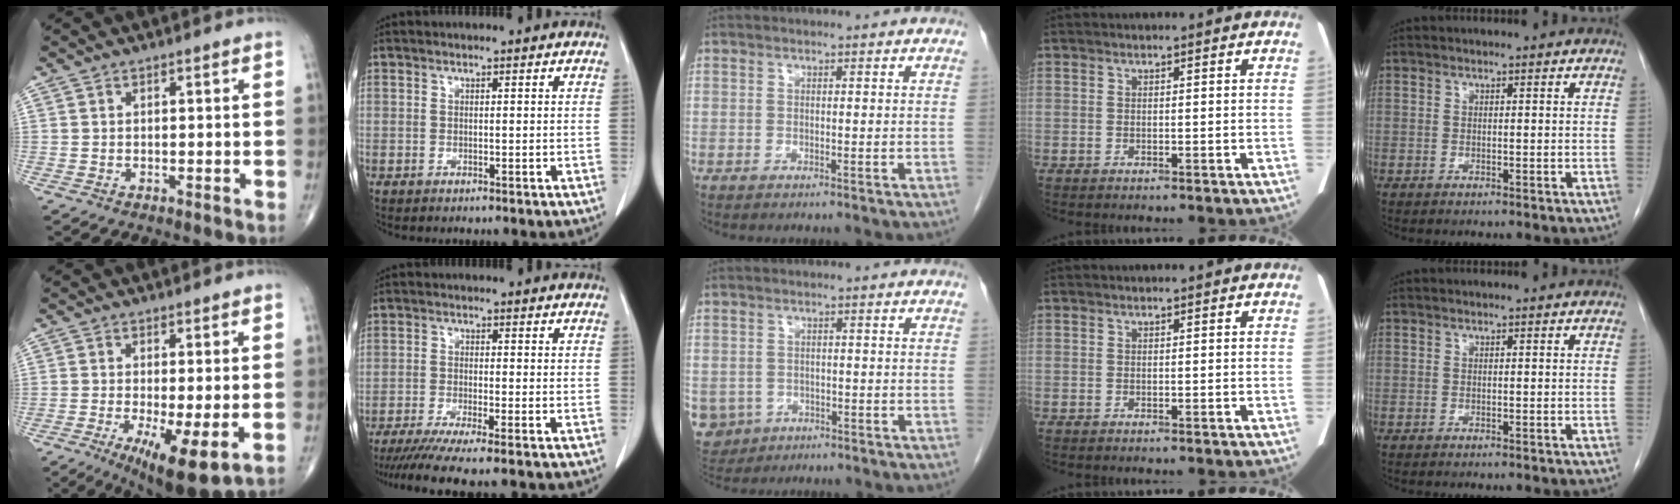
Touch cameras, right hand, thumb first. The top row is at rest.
{"thumb": {"total": 10.6, "force": [-3.1, 2.7, 9.8], "torque": [-0.166, -0.024, -0.044]}, "index": {"total": 8.5, "force": [-7.0, -0.9, 4.7], "torque": [-0.064, -0.022, -0.112]}, "middle": {"total": 7.9, "force": [-3.0, 7.0, 1.9], "torque": [-0.063, 0.003, -0.041]}}